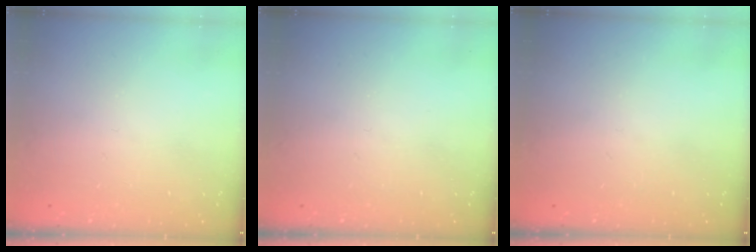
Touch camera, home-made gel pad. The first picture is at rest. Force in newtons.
{"total": 0.0}
{"total": 0.0}